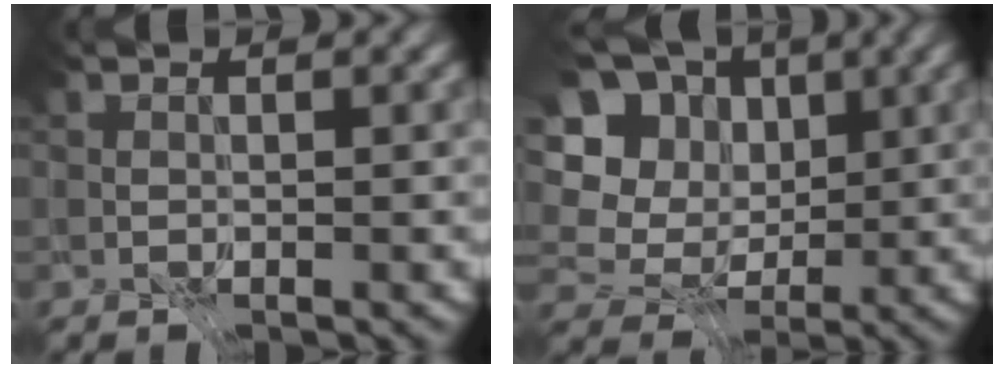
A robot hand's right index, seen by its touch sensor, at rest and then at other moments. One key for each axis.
{"total": 10.2, "fx": 0.8, "fy": 8.7, "fz": 5.3, "tx": -0.134, "ty": 0.019, "tz": 0.011}